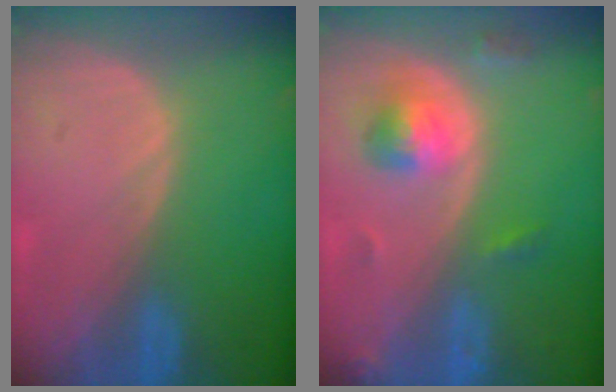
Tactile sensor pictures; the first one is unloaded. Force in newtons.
{"total": 5.1, "press": 5.0, "slide": 1.0}